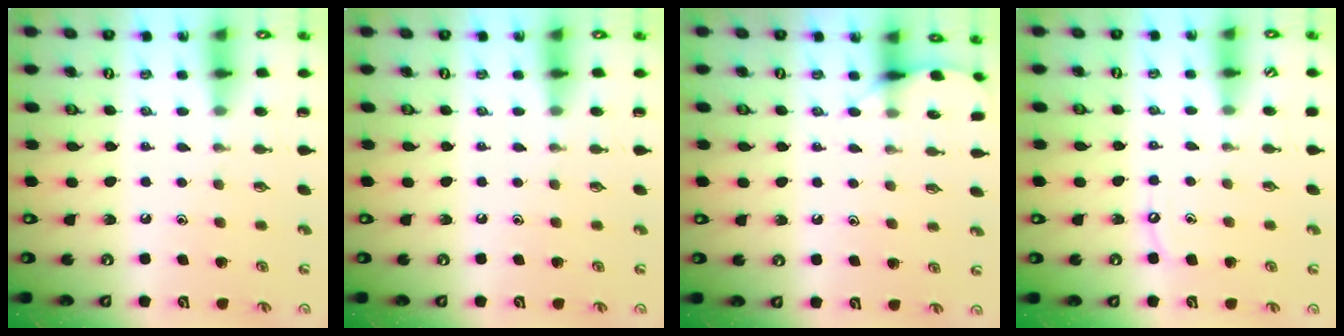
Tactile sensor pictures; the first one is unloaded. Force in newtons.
{"total": 0.0}
{"total": 6.3, "press": 6.2, "slide": 0.6}
{"total": 4.5, "press": 4.4, "slide": 0.6}